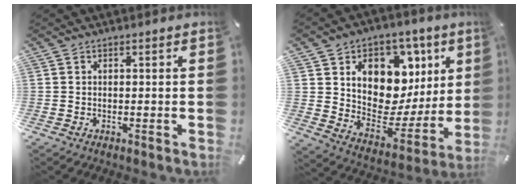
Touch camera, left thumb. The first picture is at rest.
{"total": 14.1, "force": [6.4, 10.5, 7.0], "torque": [-0.079, -0.070, 0.113]}